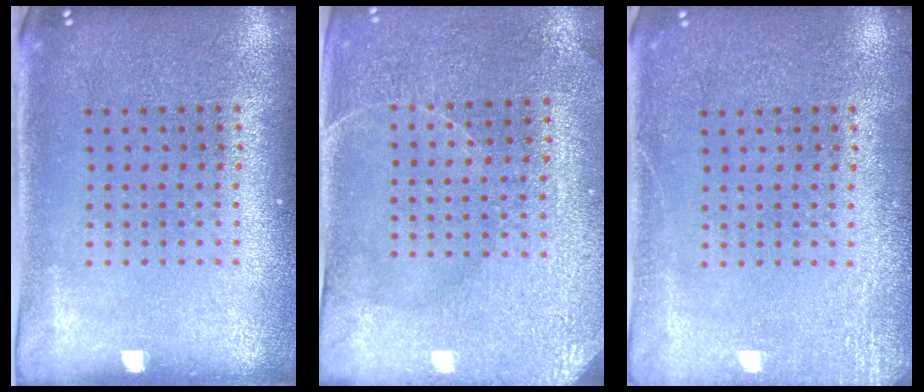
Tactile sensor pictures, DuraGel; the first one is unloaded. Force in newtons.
{"total": 3.0, "press": 2.9, "slide": 0.3}
{"total": 2.3, "press": 2.3, "slide": 0.4}